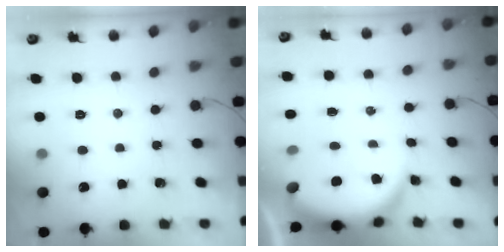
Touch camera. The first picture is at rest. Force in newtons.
{"total": 5.7, "press": 5.6, "slide": 0.8}